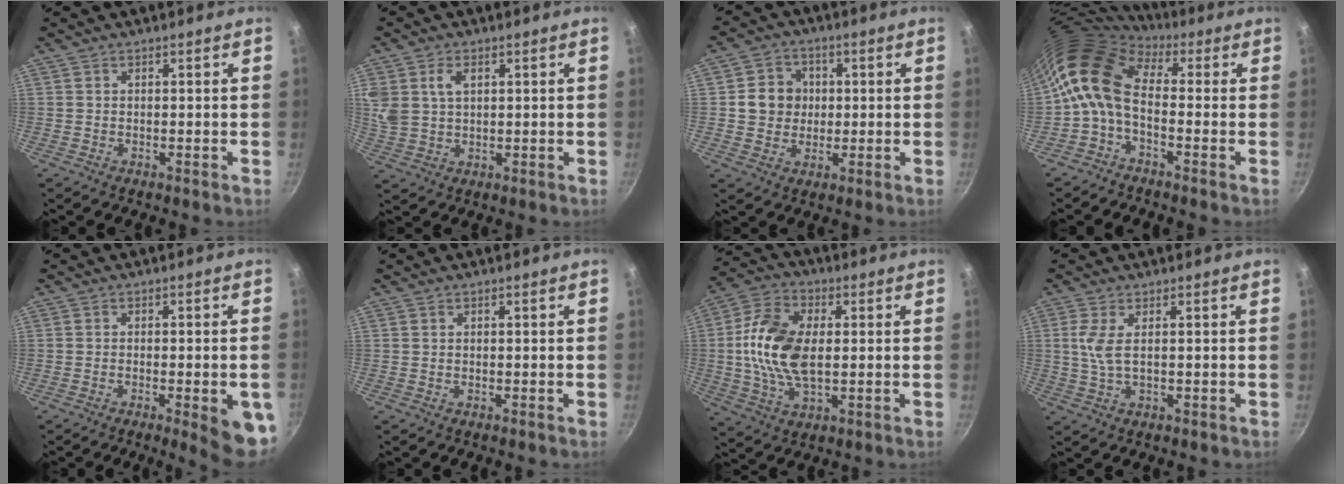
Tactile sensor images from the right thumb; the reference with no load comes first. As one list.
[{"total": 8.0, "force": [2.9, 5.6, 4.9], "torque": [-0.092, -0.003, 0.059]}, {"total": 7.2, "force": [0.7, 6.6, 2.8], "torque": [-0.013, 0.006, 0.006]}, {"total": 10.3, "force": [-0.2, 6.4, 8.0], "torque": [-0.148, 0.029, -0.025]}, {"total": 9.0, "force": [-3.0, 2.1, 8.2], "torque": [-0.078, 0.008, -0.034]}, {"total": 0.0}, {"total": 14.4, "force": [0.7, 8.4, 11.6], "torque": [-0.216, 0.012, 0.003]}, {"total": 4.6, "force": [0.5, 1.6, 4.3], "torque": [-0.099, 0.000, 0.013]}]